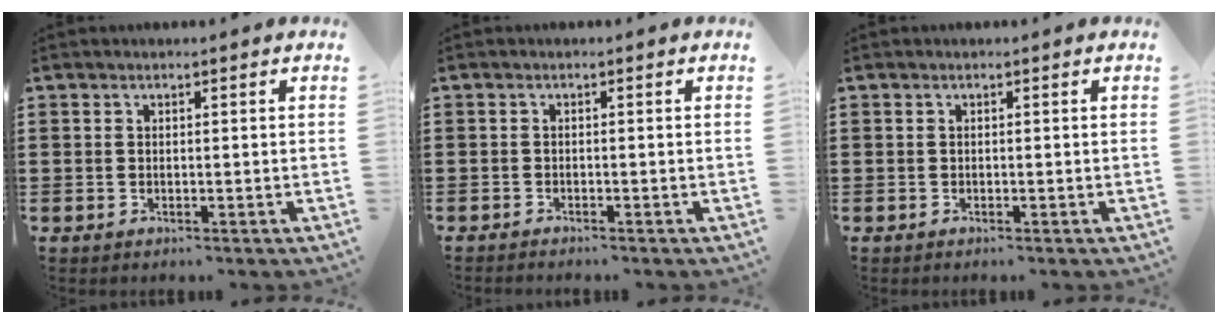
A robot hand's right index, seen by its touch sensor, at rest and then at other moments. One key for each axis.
{"total": 0.8, "fx": -0.8, "fy": 0.0, "fz": 0.0, "tx": 0.000, "ty": -0.001, "tz": -0.017}
{"total": 0.0}